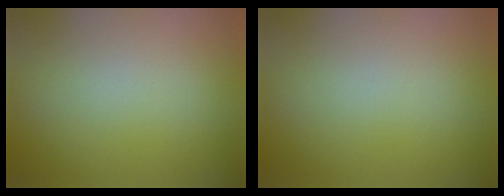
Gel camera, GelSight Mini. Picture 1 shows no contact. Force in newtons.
{"total": 0.0}